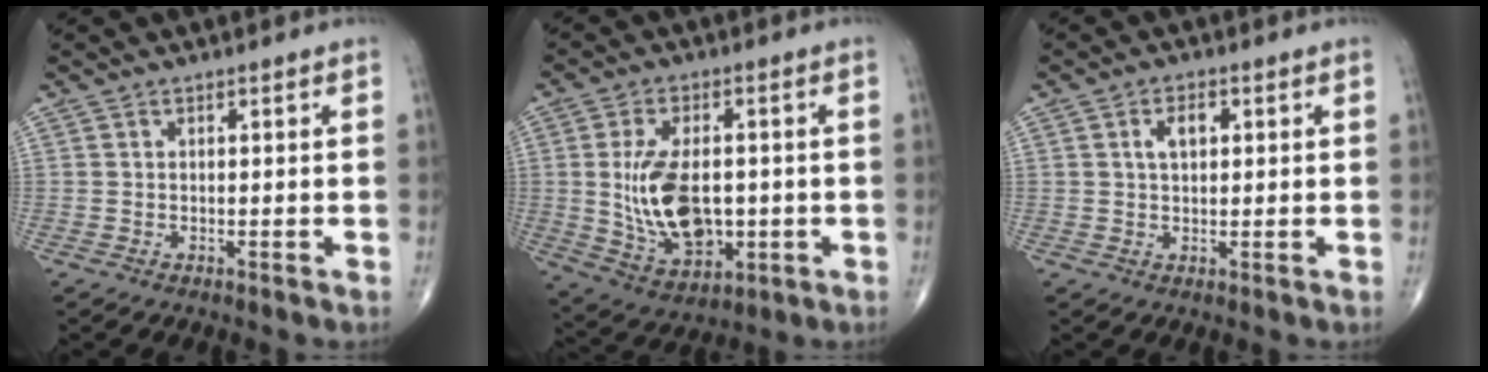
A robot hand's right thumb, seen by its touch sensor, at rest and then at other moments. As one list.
[{"total": 14.1, "force": [-0.4, 8.3, 11.4], "torque": [-0.193, -0.007, 0.009]}, {"total": 3.7, "force": [1.0, 2.1, 2.8], "torque": [-0.048, 0.005, 0.016]}]